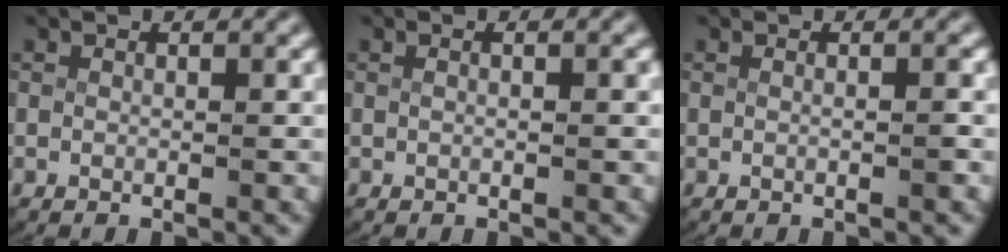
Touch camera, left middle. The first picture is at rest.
{"total": 0.8, "force": [-0.2, -0.3, 0.7], "torque": [-0.012, -0.001, -0.001]}
{"total": 0.9, "force": [-0.3, -0.3, 0.9], "torque": [-0.014, -0.001, -0.005]}